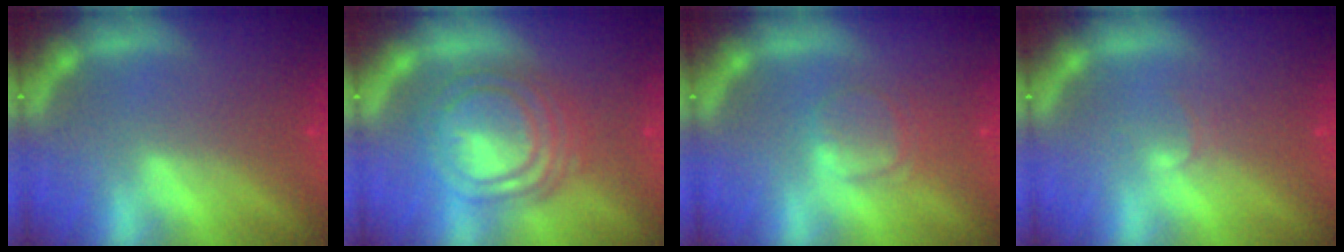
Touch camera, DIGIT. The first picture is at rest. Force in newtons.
{"total": 9.5}
{"total": 3.0}
{"total": 1.0}